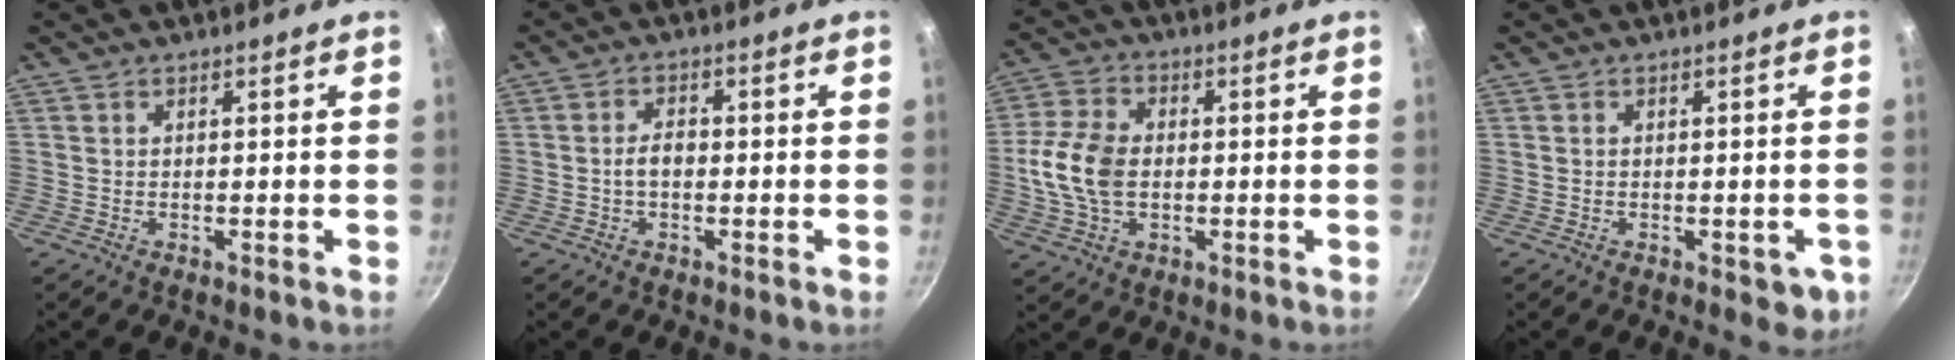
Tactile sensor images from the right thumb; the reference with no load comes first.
{"total": 3.0, "force": [-0.5, 1.8, 2.3], "torque": [-0.032, 0.015, -0.010]}
{"total": 11.5, "force": [-0.6, 7.8, 8.4], "torque": [-0.163, 0.014, -0.019]}
{"total": 4.3, "force": [-1.5, 2.3, 3.3], "torque": [-0.024, 0.001, -0.017]}